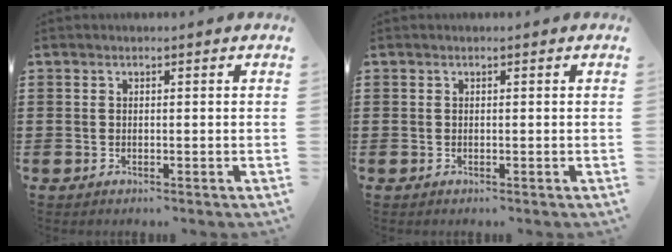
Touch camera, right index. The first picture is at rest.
{"total": 0.0}